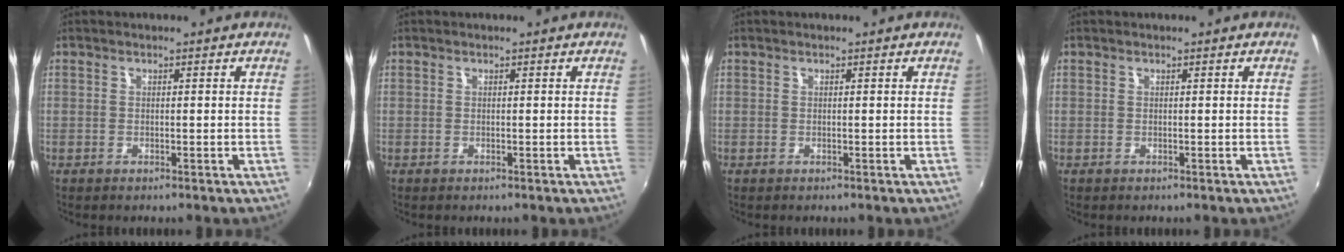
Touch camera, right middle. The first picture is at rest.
{"total": 0.0}
{"total": 0.0}
{"total": 0.0}